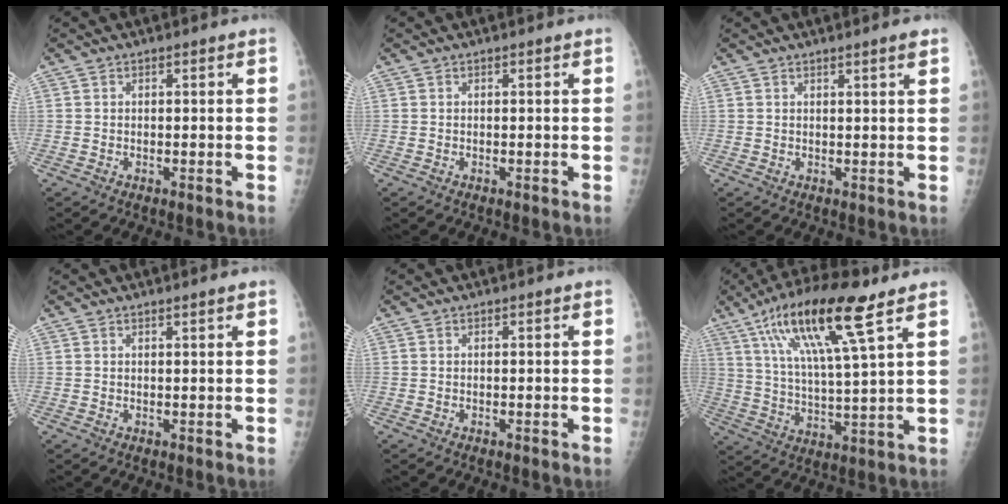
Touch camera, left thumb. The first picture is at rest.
{"total": 0.0}
{"total": 1.7, "force": [1.3, -0.1, 1.1], "torque": [-0.013, -0.007, 0.018]}
{"total": 1.1, "force": [0.9, 0.1, 0.6], "torque": [-0.004, -0.001, 0.014]}
{"total": 0.0}
{"total": 17.9, "force": [9.5, 3.3, 14.8], "torque": [-0.269, -0.024, 0.170]}